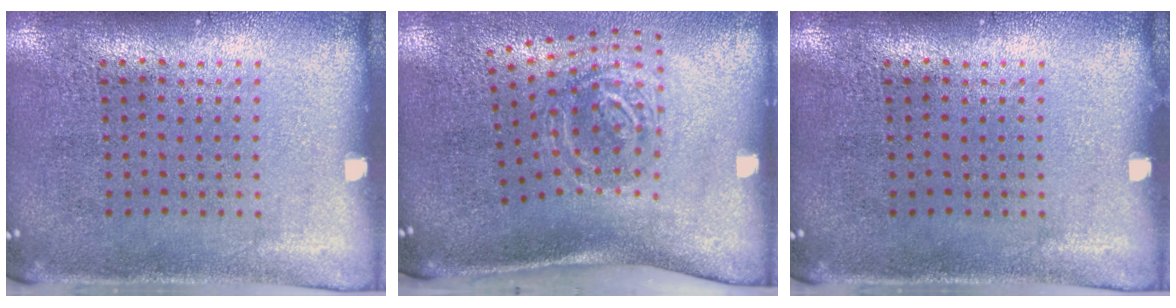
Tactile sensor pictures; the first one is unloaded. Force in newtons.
{"total": 2.0, "press": 1.3, "slide": 1.6}
{"total": 0.0}